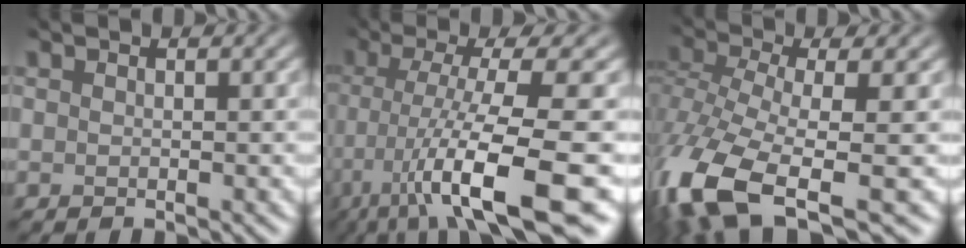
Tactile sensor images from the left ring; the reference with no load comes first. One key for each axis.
{"total": 11.3, "fx": -5.0, "fy": 2.0, "fz": 10.0, "tx": -0.139, "ty": -0.010, "tz": -0.077}
{"total": 12.5, "fx": -6.6, "fy": 5.0, "fz": 9.4, "tx": -0.220, "ty": -0.033, "tz": -0.103}